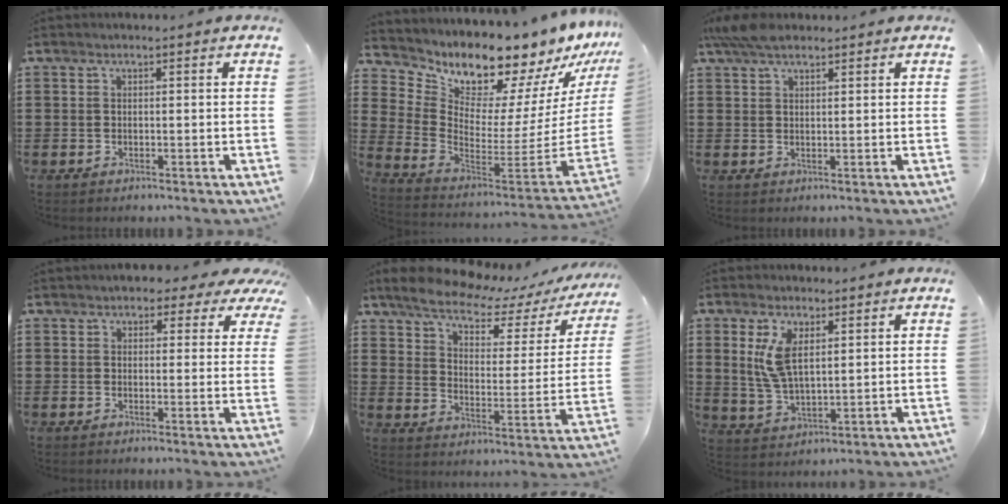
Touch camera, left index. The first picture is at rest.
{"total": 9.4, "force": [9.0, 1.8, 1.8], "torque": [-0.070, -0.103, 0.150]}
{"total": 4.7, "force": [3.4, 1.7, 2.7], "torque": [-0.063, 0.004, 0.064]}
{"total": 3.0, "force": [2.3, 1.4, 1.3], "torque": [-0.020, -0.008, 0.036]}
{"total": 8.0, "force": [6.7, 2.0, 3.8], "torque": [-0.098, -0.037, 0.112]}
{"total": 6.9, "force": [2.6, 3.3, 5.5], "torque": [-0.132, 0.002, 0.042]}